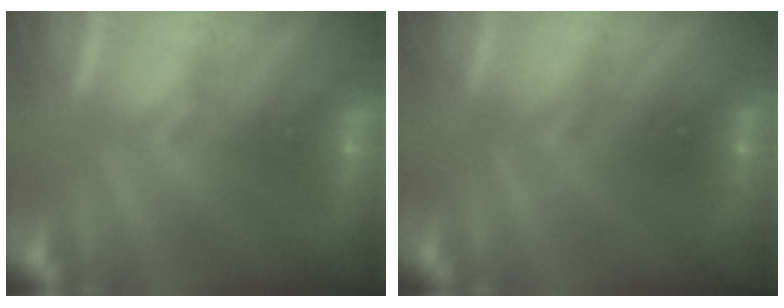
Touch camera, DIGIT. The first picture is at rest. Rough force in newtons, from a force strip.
{"total": 2.3}